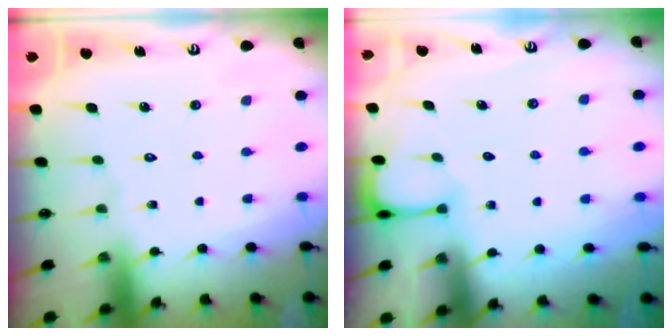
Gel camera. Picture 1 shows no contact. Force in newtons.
{"total": 1.6, "press": 1.6, "slide": 0.1}